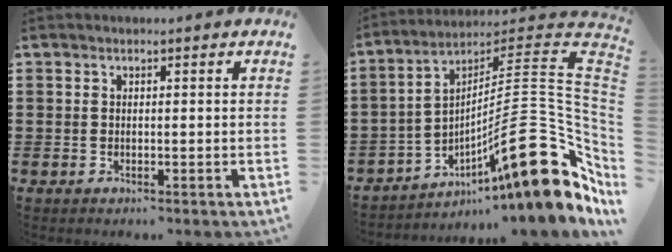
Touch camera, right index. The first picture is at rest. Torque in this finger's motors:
{"motor_torque": [0.77, -0.28, 0.71, 0.07]}